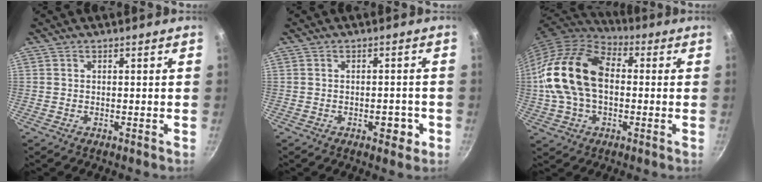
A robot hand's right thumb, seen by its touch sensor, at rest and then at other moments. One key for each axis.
{"total": 3.8, "fx": -1.5, "fy": 2.1, "fz": 2.9, "tx": -0.022, "ty": 0.010, "tz": -0.018}
{"total": 19.3, "fx": 0.5, "fy": 12.9, "fz": 14.4, "tx": -0.262, "ty": 0.032, "tz": -0.001}